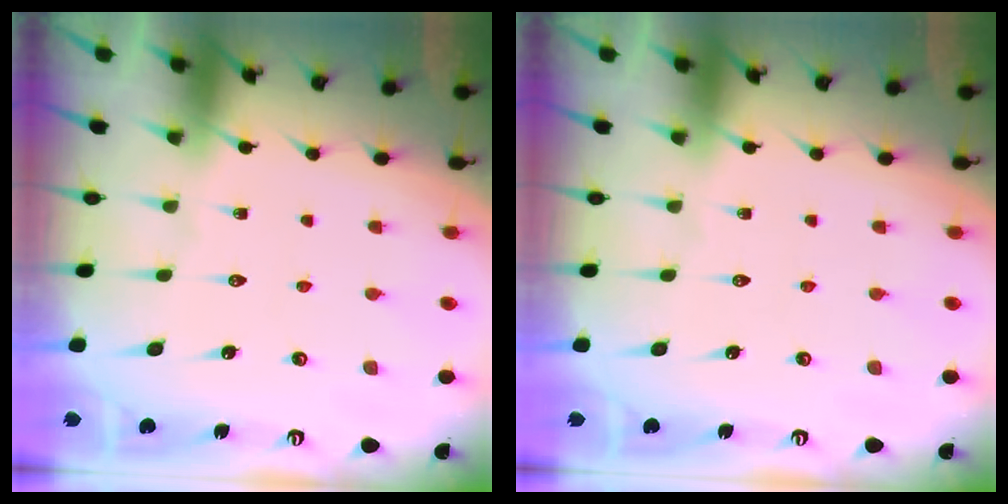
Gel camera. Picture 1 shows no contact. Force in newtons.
{"total": 0.0}